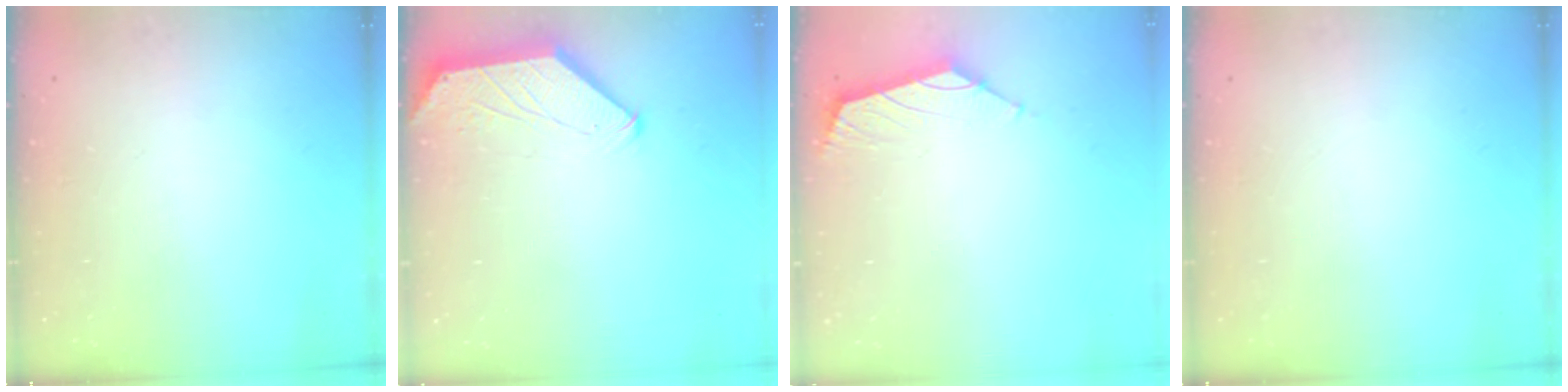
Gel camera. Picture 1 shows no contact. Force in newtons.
{"total": 0.8, "press": 0.7, "slide": 0.3}
{"total": 1.8, "press": 1.6, "slide": 0.7}
{"total": 0.0}